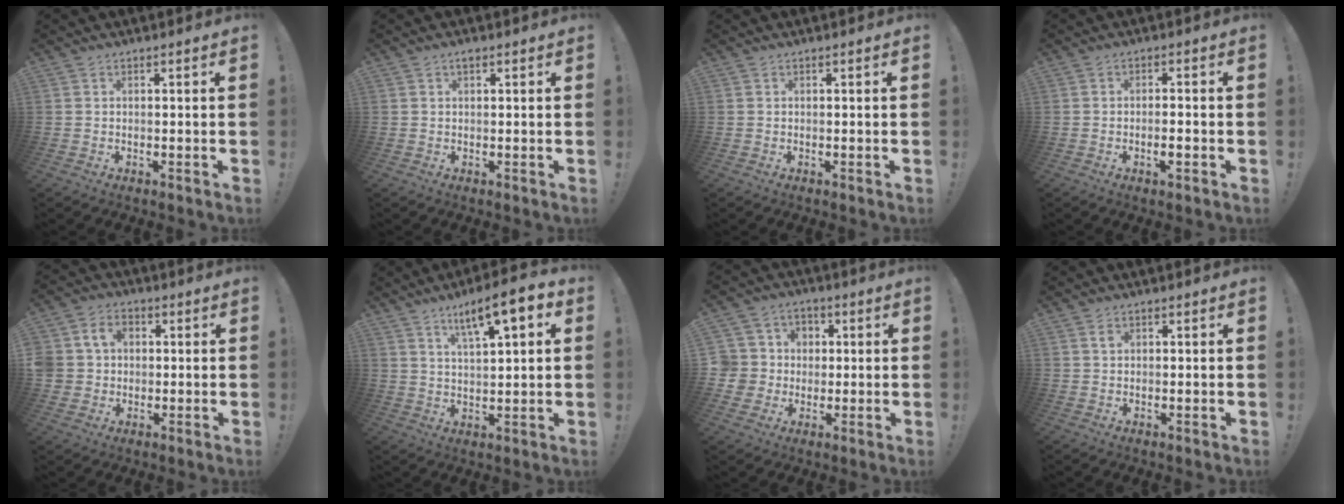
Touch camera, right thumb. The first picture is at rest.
{"total": 0.8, "force": [0.6, 0.2, 0.5], "torque": [-0.008, -0.001, 0.012]}
{"total": 0.0}
{"total": 2.9, "force": [-1.4, 0.4, 2.6], "torque": [-0.038, 0.001, -0.023]}
{"total": 7.5, "force": [1.4, 6.7, 2.9], "torque": [-0.055, 0.006, 0.030]}
{"total": 10.6, "force": [5.7, 2.1, 8.7], "torque": [-0.139, -0.027, 0.090]}
{"total": 9.3, "force": [0.2, 9.0, 2.2], "torque": [-0.043, 0.004, 0.012]}
{"total": 1.0, "force": [0.4, 0.6, 0.7], "torque": [-0.012, 0.002, 0.007]}